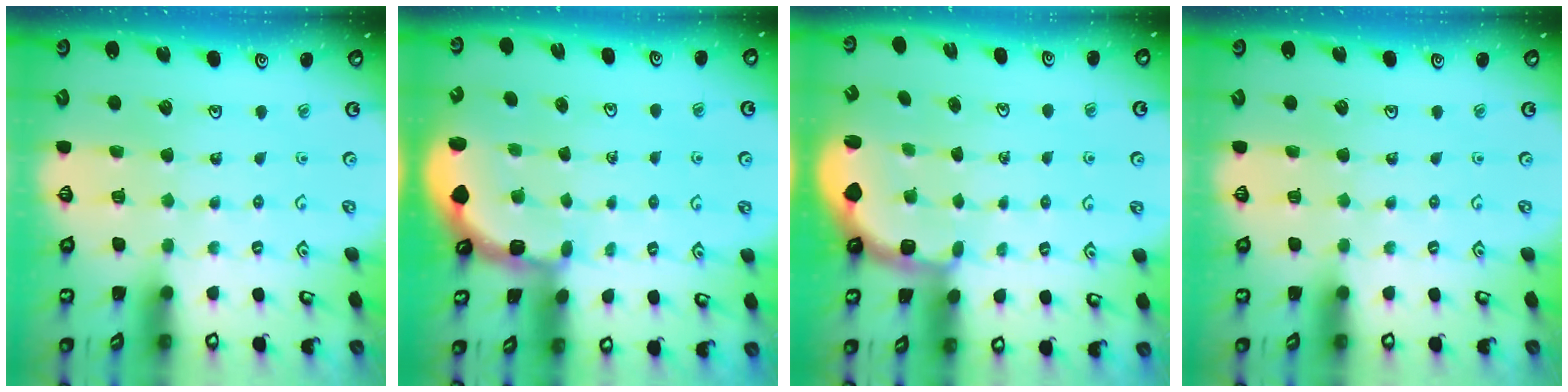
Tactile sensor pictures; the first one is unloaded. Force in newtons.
{"total": 1.8, "press": 1.8, "slide": 0.3}
{"total": 2.4, "press": 1.2, "slide": 2.1}
{"total": 0.0}